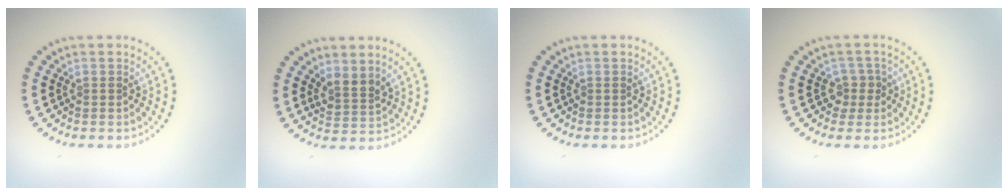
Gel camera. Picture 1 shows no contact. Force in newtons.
{"total": 2.1, "press": 1.5, "slide": 1.5}
{"total": 0.0}
{"total": 1.7, "press": 1.3, "slide": 1.1}